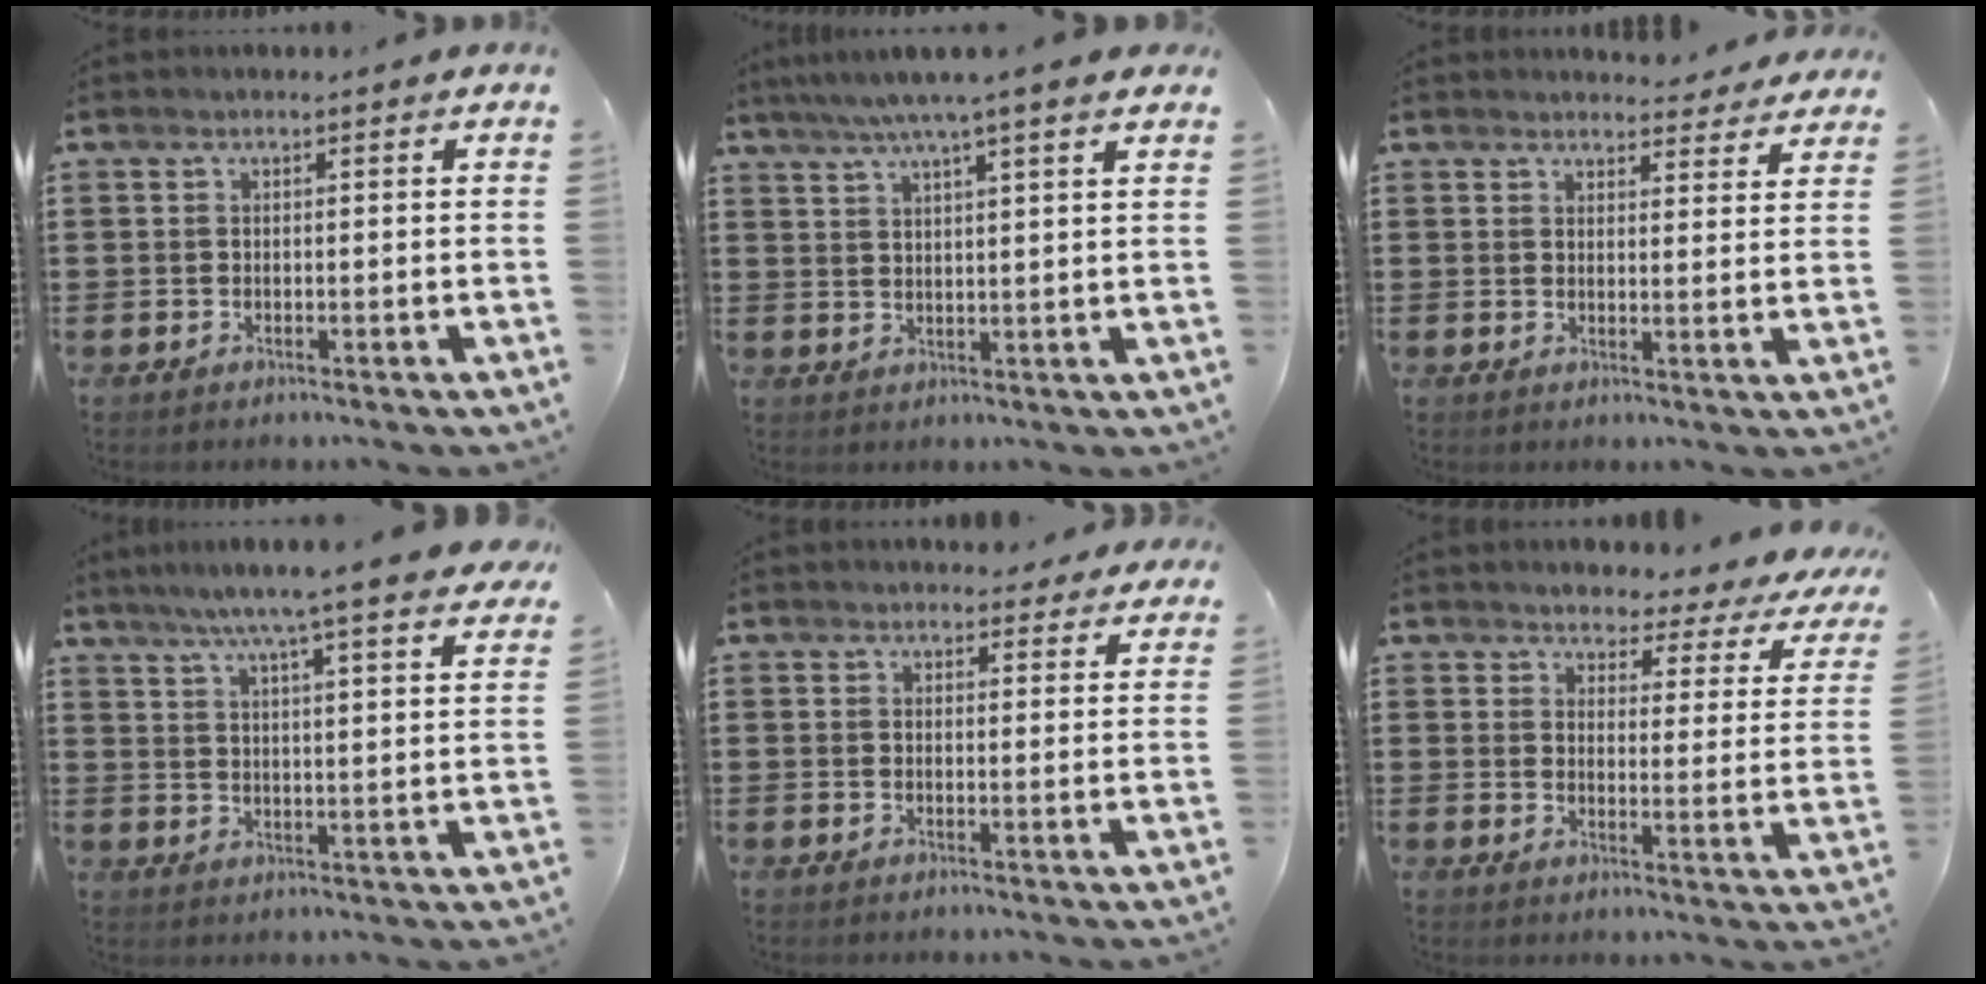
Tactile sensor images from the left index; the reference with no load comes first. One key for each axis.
{"total": 5.1, "fx": 3.9, "fy": -0.3, "fz": 3.3, "tx": -0.075, "ty": -0.009, "tz": 0.066}
{"total": 3.5, "fx": 3.4, "fy": 0.5, "fz": 0.5, "tx": -0.012, "ty": -0.016, "tz": 0.062}
{"total": 7.1, "fx": 6.1, "fy": -0.5, "fz": 3.7, "tx": -0.093, "ty": -0.026, "tz": 0.102}
{"total": 2.7, "fx": 2.5, "fy": 0.8, "fz": 0.5, "tx": -0.008, "ty": -0.005, "tz": 0.045}
{"total": 3.4, "fx": 3.2, "fy": 1.0, "fz": 0.4, "tx": -0.025, "ty": -0.029, "tz": 0.049}